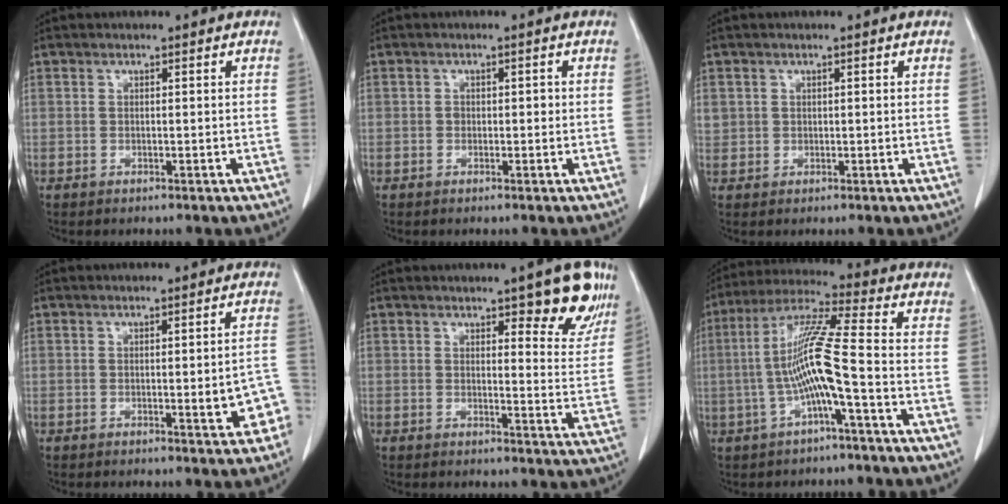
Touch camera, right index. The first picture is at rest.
{"total": 1.2, "force": [-0.2, 1.0, 0.7], "torque": [-0.005, 0.004, -0.003]}
{"total": 1.8, "force": [0.5, 1.7, 0.3], "torque": [-0.001, 0.012, 0.012]}
{"total": 4.9, "force": [-1.8, 1.1, 4.4], "torque": [-0.043, 0.008, -0.020]}
{"total": 8.7, "force": [5.7, 2.1, 6.3], "torque": [-0.067, -0.014, 0.066]}
{"total": 10.3, "force": [-2.1, -0.5, 10.0], "torque": [-0.202, 0.017, -0.045]}